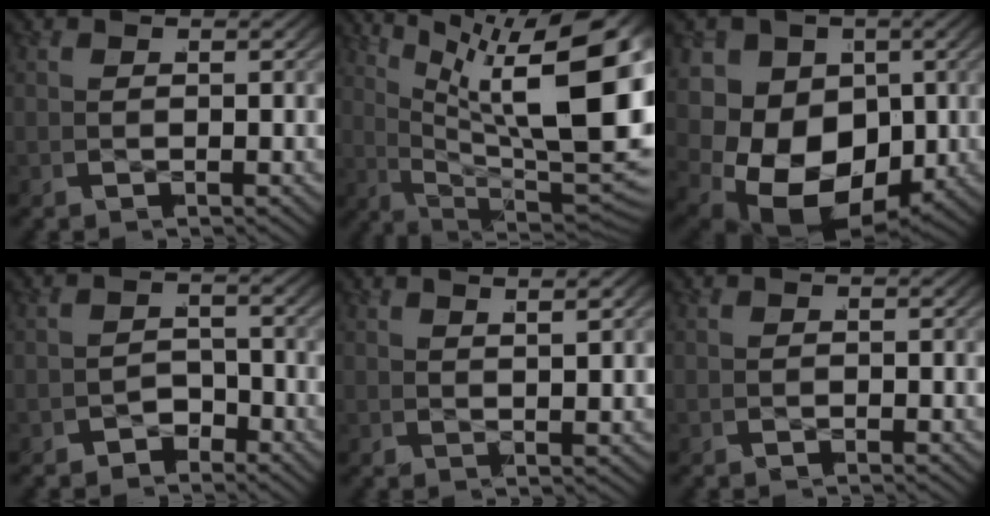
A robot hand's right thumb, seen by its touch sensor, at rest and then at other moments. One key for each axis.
{"total": 16.0, "fx": 2.5, "fy": 7.8, "fz": 13.7, "tx": -0.220, "ty": -0.039, "tz": 0.063}
{"total": 17.4, "fx": -1.6, "fy": 12.8, "fz": 11.7, "tx": -0.259, "ty": -0.068, "tz": -0.001}
{"total": 2.2, "fx": -2.0, "fy": 0.8, "fz": -0.3, "tx": 0.008, "ty": -0.008, "tz": -0.030}
{"total": 2.0, "fx": 1.3, "fy": -1.5, "fz": 0.3, "tx": 0.000, "ty": 0.015, "tz": 0.024}
{"total": 0.0}